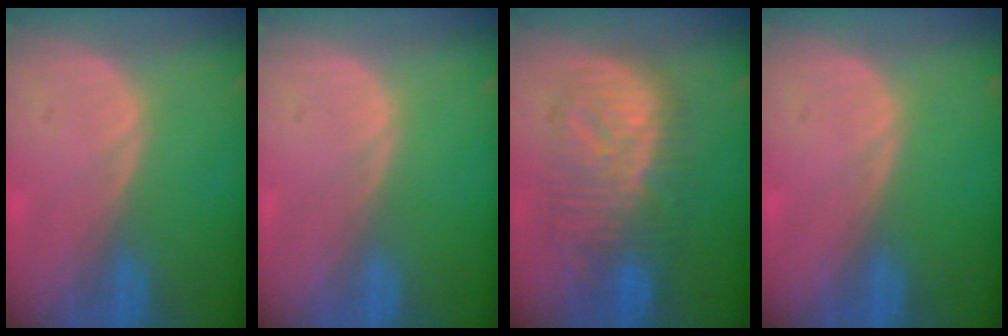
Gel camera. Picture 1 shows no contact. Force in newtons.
{"total": 0.0}
{"total": 9.6, "press": 9.6, "slide": 0.5}
{"total": 0.0}